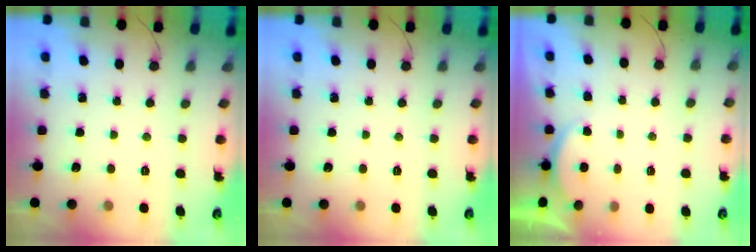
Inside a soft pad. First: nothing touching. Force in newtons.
{"total": 0.0}
{"total": 2.0, "press": 1.9, "slide": 0.6}